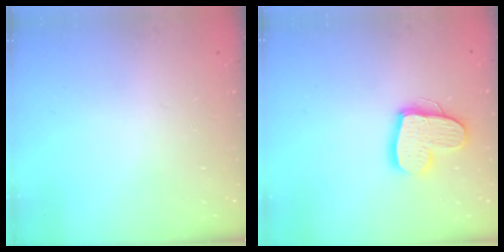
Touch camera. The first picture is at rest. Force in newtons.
{"total": 14.4, "press": 14.3, "slide": 1.3}